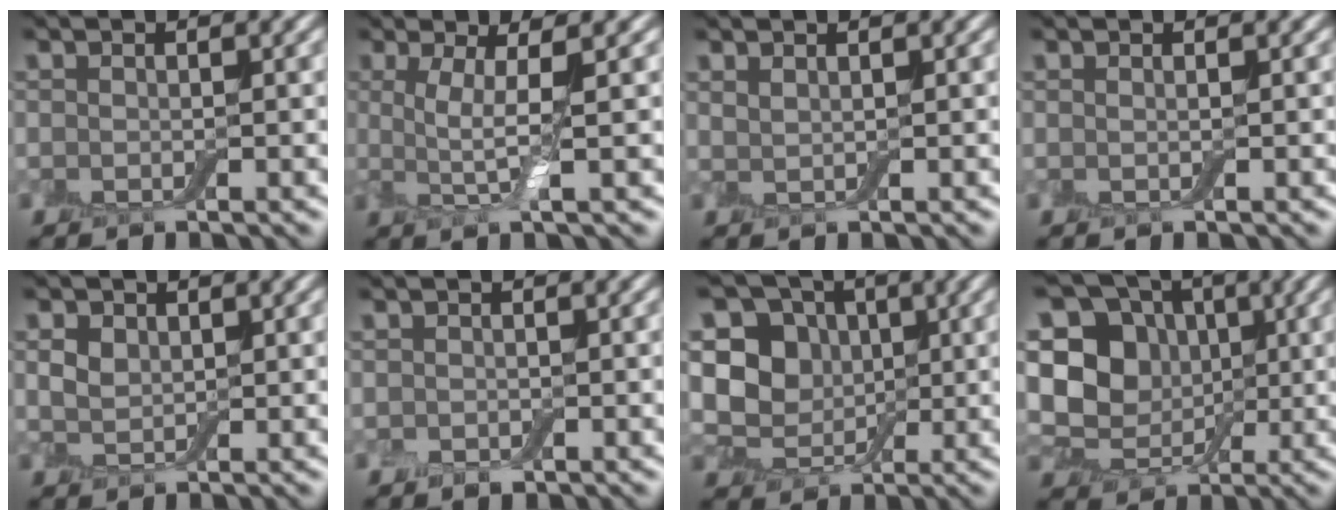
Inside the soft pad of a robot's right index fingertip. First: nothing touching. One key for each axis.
{"total": 4.2, "fx": 0.5, "fy": 0.8, "fz": 4.1, "tx": -0.082, "ty": 0.000, "tz": 0.006}
{"total": 0.9, "fx": 0.8, "fy": 0.2, "fz": 0.4, "tx": -0.009, "ty": -0.001, "tz": 0.013}
{"total": 0.7, "fx": 0.3, "fy": 0.2, "fz": 0.6, "tx": -0.008, "ty": -0.004, "tz": -0.003}
{"total": 1.6, "fx": 0.8, "fy": 1.2, "fz": 0.8, "tx": -0.020, "ty": 0.001, "tz": 0.016}
{"total": 0.7, "fx": -0.3, "fy": 0.6, "fz": 0.4, "tx": -0.006, "ty": -0.004, "tz": -0.007}
{"total": 5.7, "fx": 0.9, "fy": 5.0, "fz": 2.6, "tx": -0.035, "ty": -0.001, "tz": 0.000}
{"total": 7.7, "fx": 1.0, "fy": 6.5, "fz": 4.0, "tx": -0.074, "ty": -0.002, "tz": 0.002}